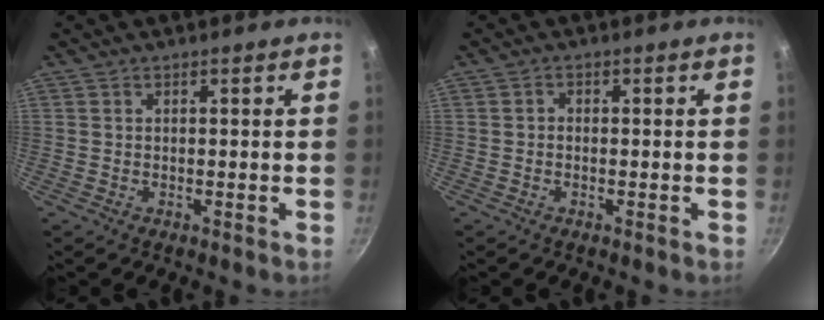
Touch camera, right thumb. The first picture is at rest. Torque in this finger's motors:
{"motor_torque": [-0.28, -0.18, 0.17, -0.33, 0.06]}